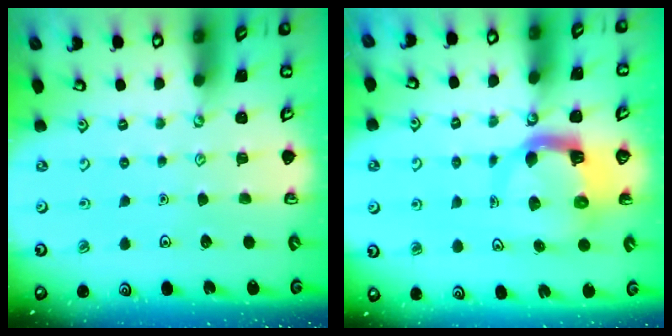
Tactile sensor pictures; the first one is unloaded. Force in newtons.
{"total": 7.9, "press": 7.9, "slide": 1.1}